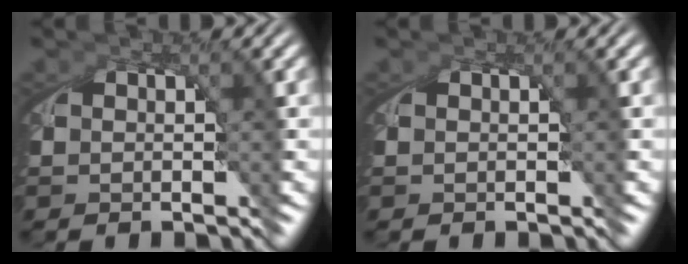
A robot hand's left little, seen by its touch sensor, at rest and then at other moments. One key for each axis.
{"total": 0.0}